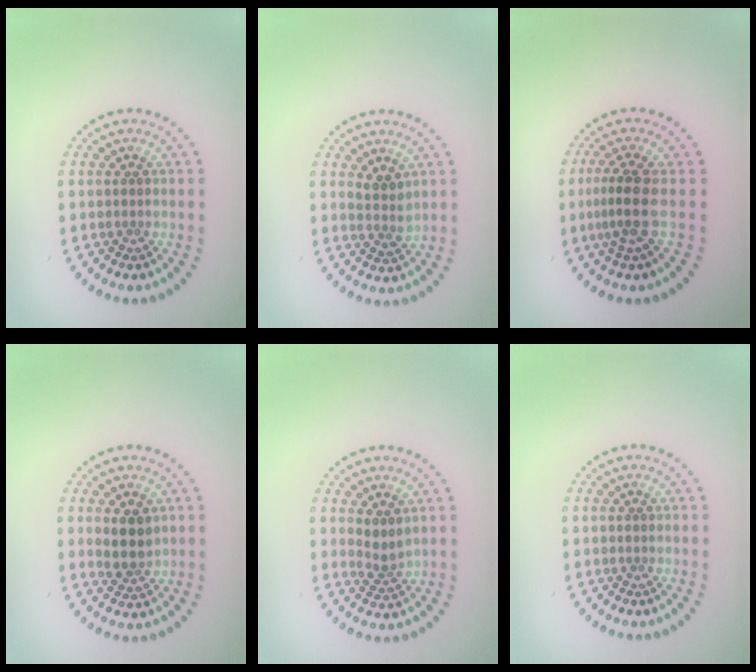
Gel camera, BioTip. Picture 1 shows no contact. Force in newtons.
{"total": 2.0, "press": 1.6, "slide": 1.2}
{"total": 2.8, "press": 2.1, "slide": 1.8}
{"total": 2.7, "press": 2.5, "slide": 0.9}
{"total": 1.7, "press": 1.3, "slide": 1.1}
{"total": 0.0}